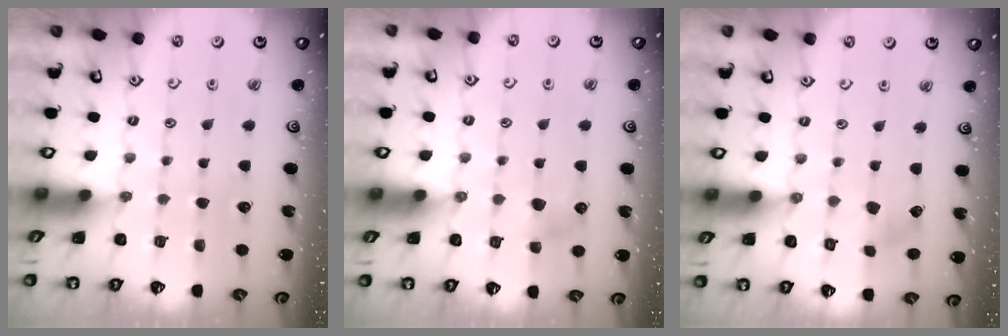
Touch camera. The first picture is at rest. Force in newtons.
{"total": 4.8, "press": 4.8, "slide": 0.3}
{"total": 3.0, "press": 3.0, "slide": 0.4}